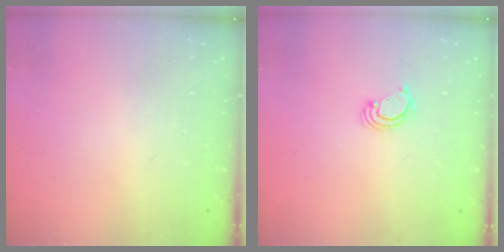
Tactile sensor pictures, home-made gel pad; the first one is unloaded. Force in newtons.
{"total": 2.3, "press": 2.3, "slide": 0.3}